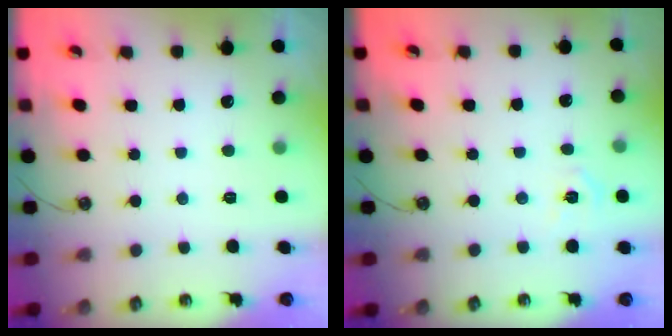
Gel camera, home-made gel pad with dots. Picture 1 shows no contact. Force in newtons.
{"total": 3.7, "press": 3.7, "slide": 0.4}